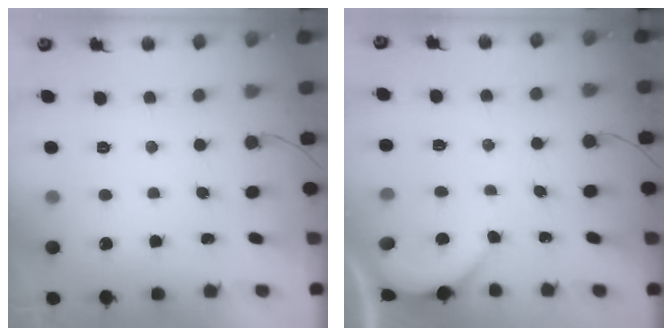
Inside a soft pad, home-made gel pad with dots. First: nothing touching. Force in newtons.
{"total": 1.4, "press": 1.4, "slide": 0.2}